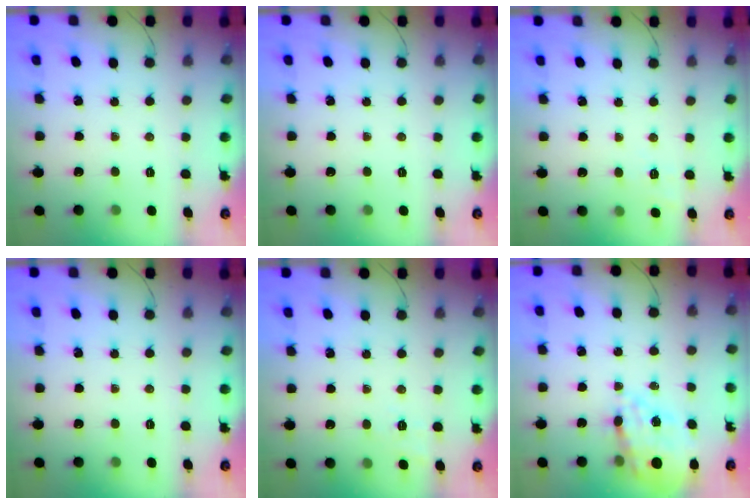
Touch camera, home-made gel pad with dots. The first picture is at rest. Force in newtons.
{"total": 0.0}
{"total": 4.9, "press": 4.5, "slide": 2.0}
{"total": 0.0}
{"total": 2.2, "press": 1.3, "slide": 1.8}
{"total": 15.0, "press": 14.5, "slide": 3.8}